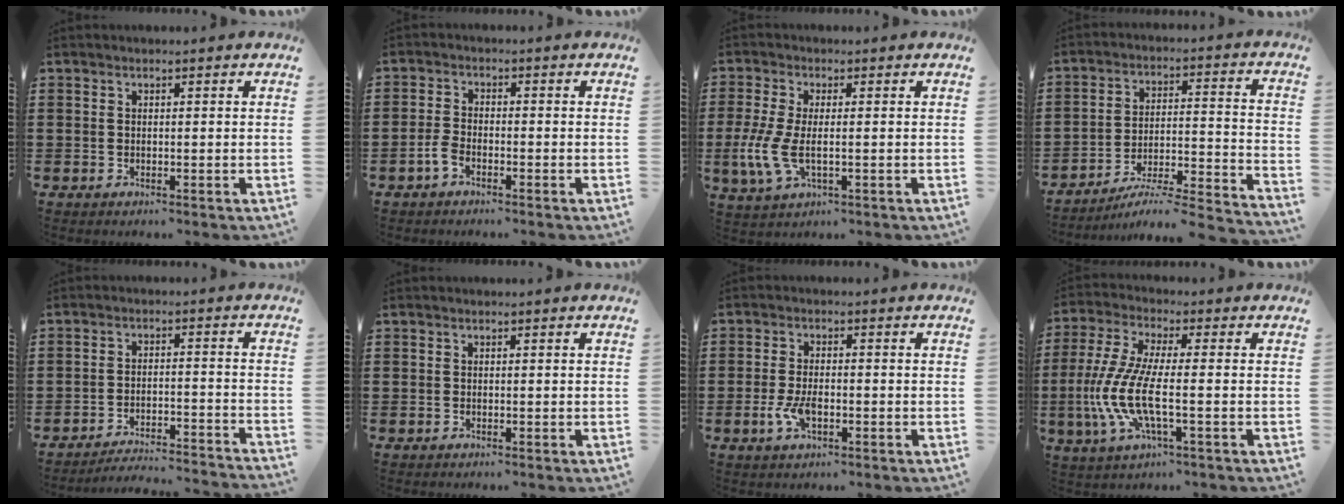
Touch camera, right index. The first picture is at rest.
{"total": 2.6, "force": [-1.7, 1.0, 1.6], "torque": [-0.044, 0.000, -0.036]}
{"total": 6.2, "force": [-1.2, 2.8, 5.4], "torque": [-0.137, -0.013, -0.027]}
{"total": 4.2, "force": [-3.6, 0.0, 2.2], "torque": [-0.044, -0.026, -0.074]}
{"total": 3.8, "force": [-3.8, -0.2, 0.6], "torque": [-0.017, -0.003, -0.079]}
{"total": 0.0}
{"total": 4.1, "force": [-1.2, 1.9, 3.5], "torque": [-0.080, -0.004, -0.025]}
{"total": 9.7, "force": [-2.4, 2.4, 9.0], "torque": [-0.227, -0.026, -0.058]}